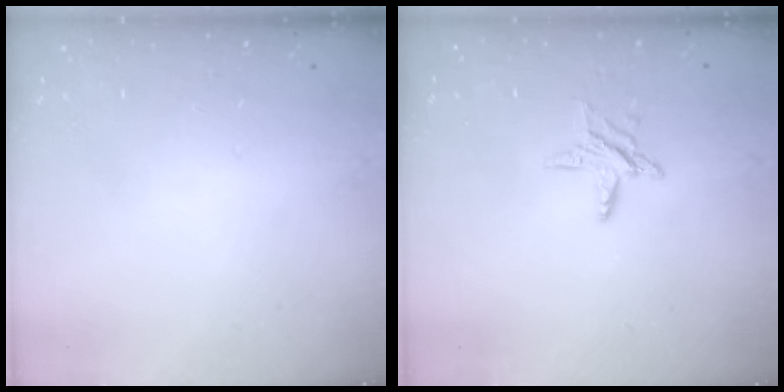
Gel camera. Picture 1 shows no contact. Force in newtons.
{"total": 6.1, "press": 6.0, "slide": 0.6}